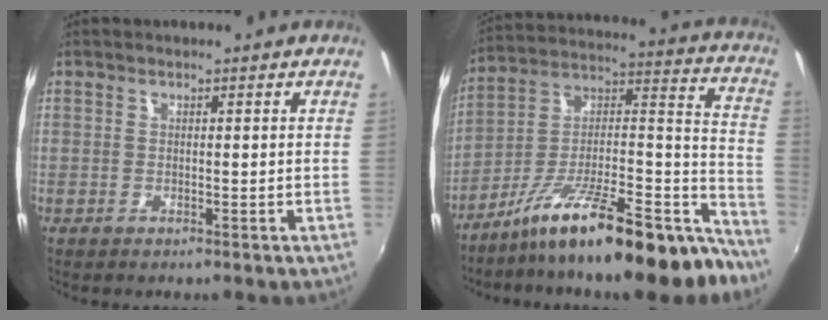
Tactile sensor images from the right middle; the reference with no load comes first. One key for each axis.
{"total": 24.3, "fx": -17.6, "fy": 4.2, "fz": 16.2, "tx": -0.219, "ty": 0.001, "tz": -0.282}